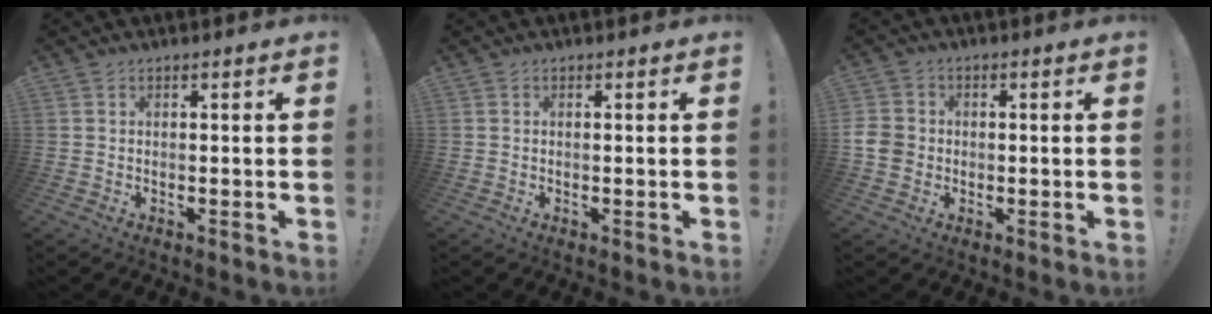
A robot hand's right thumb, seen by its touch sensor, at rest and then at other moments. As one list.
[{"total": 0.0}, {"total": 6.6, "force": [-1.3, 5.8, 2.8], "torque": [-0.055, 0.012, -0.023]}]